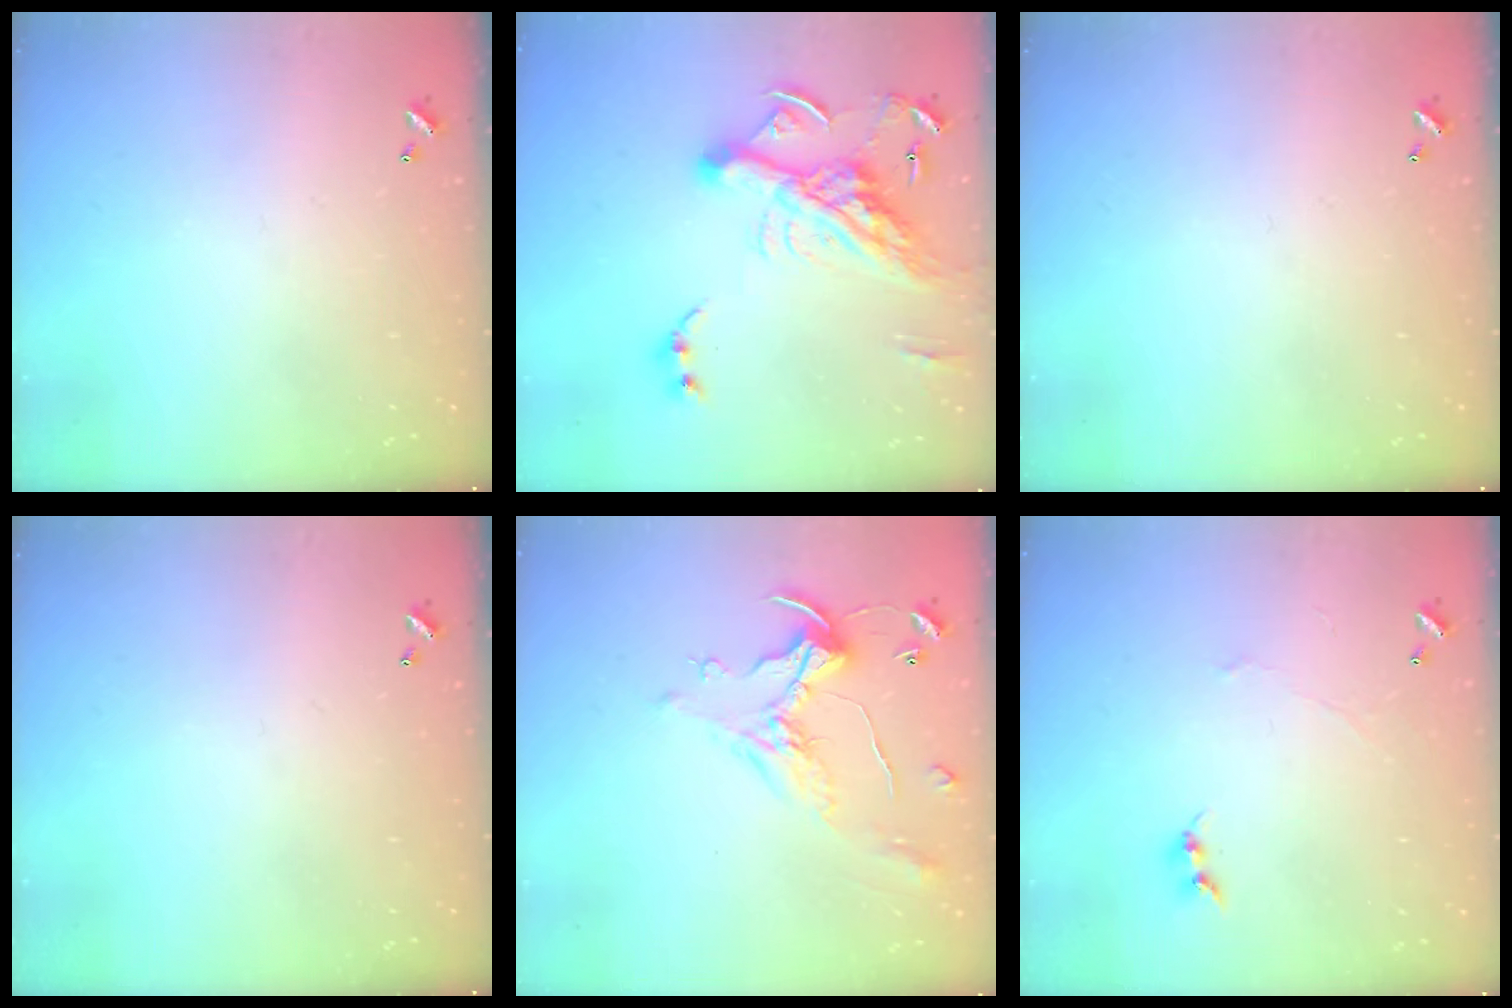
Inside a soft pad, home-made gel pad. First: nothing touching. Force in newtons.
{"total": 18.2, "press": 18.0, "slide": 2.7}
{"total": 0.0}
{"total": 0.0}
{"total": 1.1, "press": 0.8, "slide": 0.9}
{"total": 1.5, "press": 1.4, "slide": 0.5}